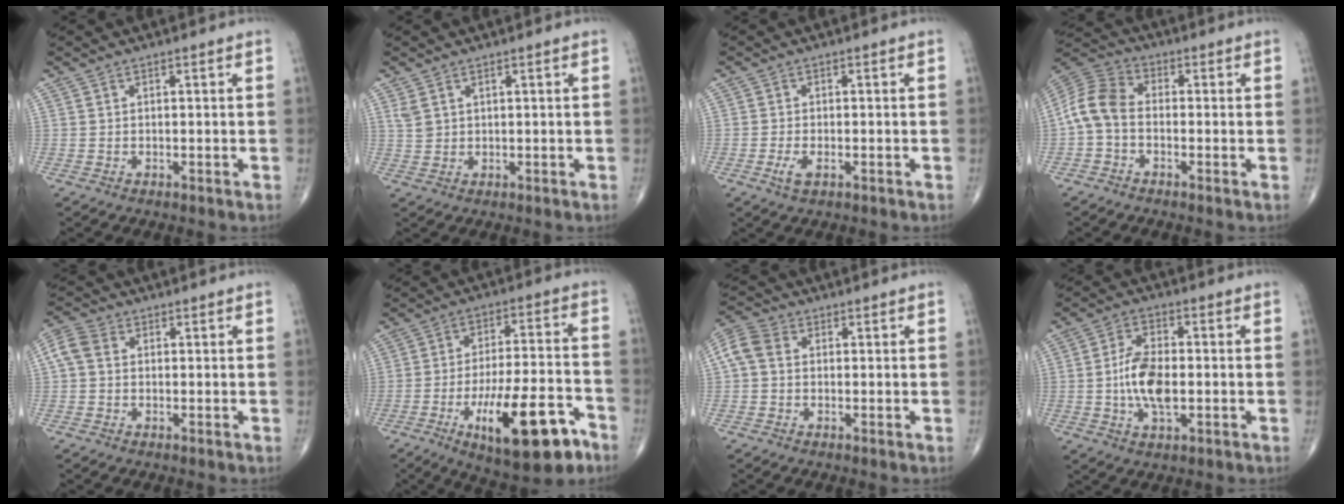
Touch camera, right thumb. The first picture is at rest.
{"total": 2.2, "force": [1.3, 1.4, 1.1], "torque": [-0.019, -0.003, 0.033]}
{"total": 2.5, "force": [-1.0, 1.2, 2.0], "torque": [-0.042, 0.002, -0.018]}
{"total": 8.2, "force": [-1.4, 5.4, 6.0], "torque": [-0.118, 0.026, -0.045]}
{"total": 5.3, "force": [0.6, 4.1, 3.3], "torque": [-0.078, 0.021, 0.005]}
{"total": 19.0, "force": [-9.1, 6.3, 15.4], "torque": [-0.244, 0.044, -0.134]}
{"total": 6.6, "force": [0.7, 5.1, 4.2], "torque": [-0.095, 0.025, 0.006]}
{"total": 9.2, "force": [-1.0, 4.5, 8.0], "torque": [-0.153, 0.005, -0.022]}